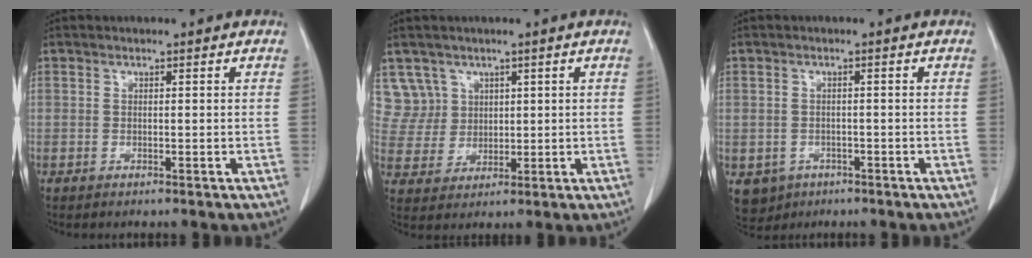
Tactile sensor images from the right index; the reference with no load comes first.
{"total": 5.9, "force": [3.2, 5.0, -0.5], "torque": [0.017, 0.011, 0.072]}
{"total": 4.6, "force": [-2.2, 4.0, 0.9], "torque": [-0.012, 0.003, -0.028]}